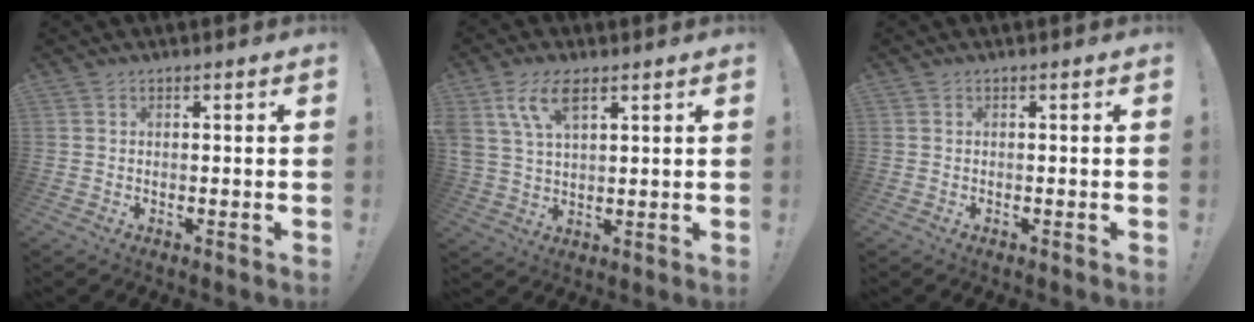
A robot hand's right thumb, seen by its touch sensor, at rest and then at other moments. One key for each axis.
{"total": 8.9, "fx": 4.9, "fy": 3.9, "fz": 6.4, "tx": -0.137, "ty": -0.005, "tz": 0.093}
{"total": 0.0}